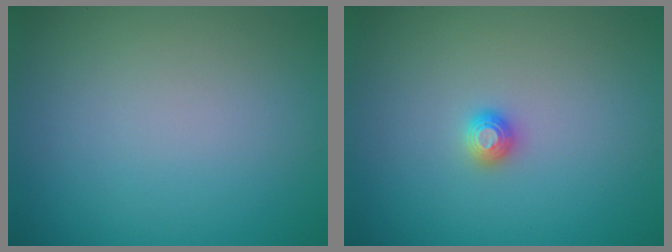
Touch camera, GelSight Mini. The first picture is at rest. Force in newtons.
{"total": 1.2, "press": 1.1, "slide": 0.3}